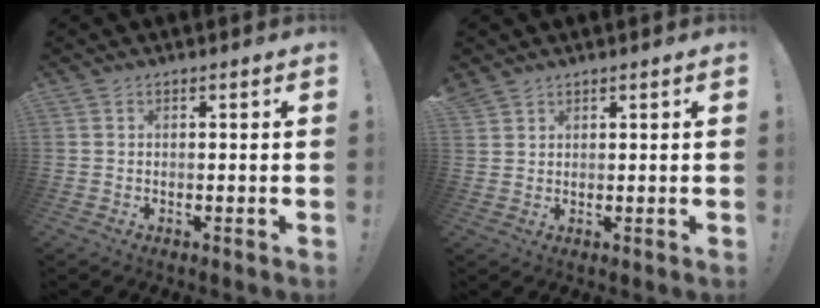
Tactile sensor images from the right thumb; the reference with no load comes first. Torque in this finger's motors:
{"motor_torque": [0.06, 0.06, 0.47, 0.32, 0.14]}